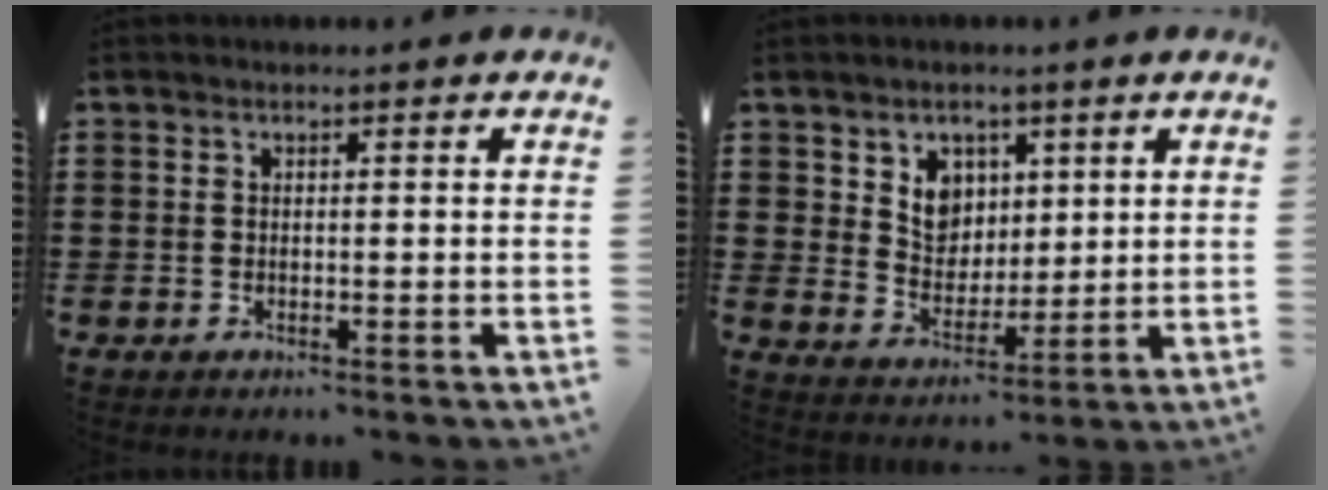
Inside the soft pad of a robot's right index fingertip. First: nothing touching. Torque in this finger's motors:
{"motor_torque": [0.17, 0.05, 0.14, 0.07]}